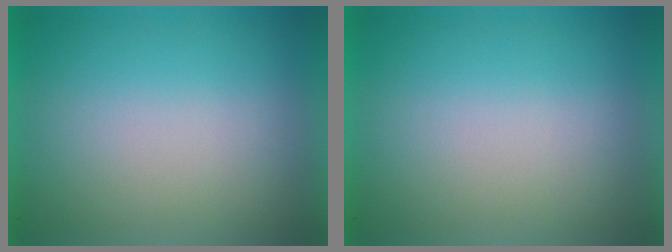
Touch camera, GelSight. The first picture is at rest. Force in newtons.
{"total": 0.0}